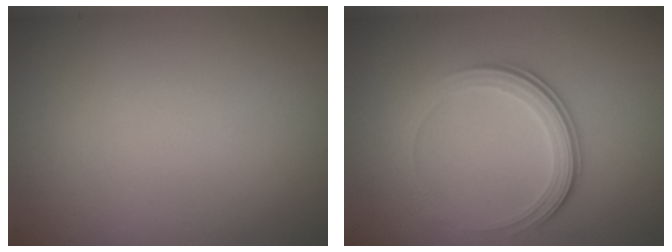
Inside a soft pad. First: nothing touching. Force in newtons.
{"total": 3.5, "press": 2.6, "slide": 2.4}